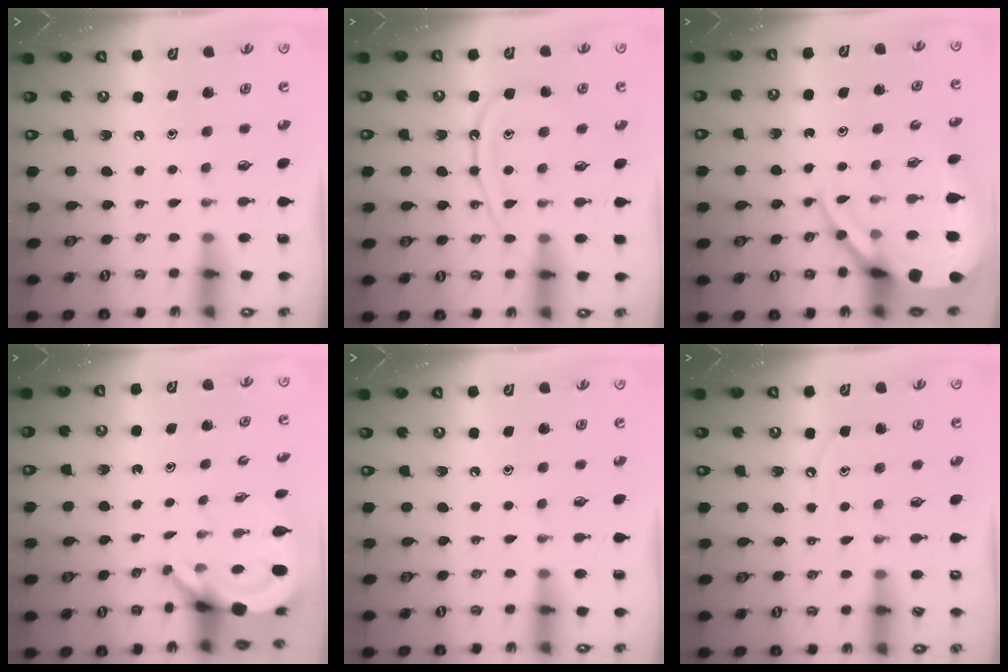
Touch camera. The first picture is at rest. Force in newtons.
{"total": 11.8, "press": 11.8, "slide": 1.1}
{"total": 10.4, "press": 10.4, "slide": 0.7}
{"total": 5.5, "press": 5.4, "slide": 0.7}
{"total": 0.0}
{"total": 5.4, "press": 5.3, "slide": 0.7}